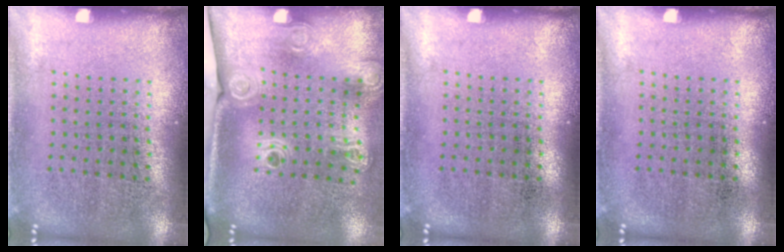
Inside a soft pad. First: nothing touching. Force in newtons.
{"total": 2.2, "press": 1.6, "slide": 1.6}
{"total": 0.0}
{"total": 0.0}